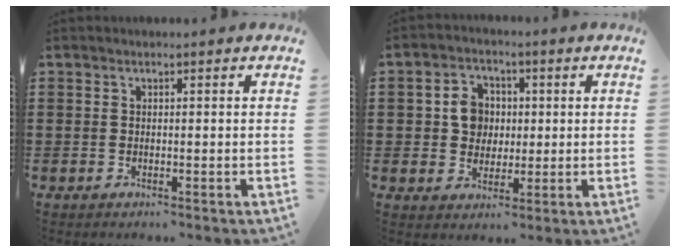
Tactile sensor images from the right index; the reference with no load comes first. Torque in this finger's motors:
{"motor_torque": [0.50, -0.48, 0.33, 0.09]}